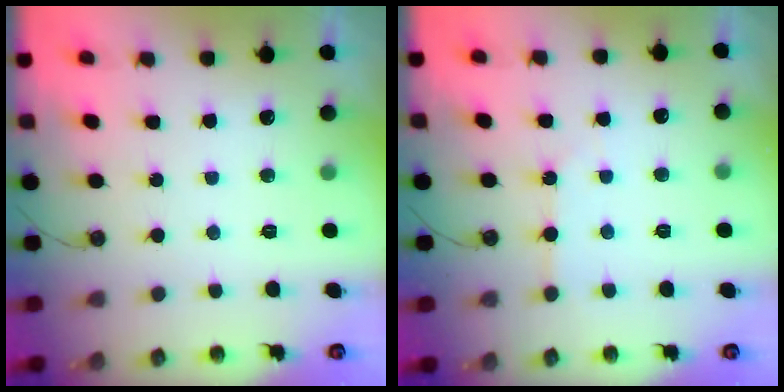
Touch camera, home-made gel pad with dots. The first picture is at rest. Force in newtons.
{"total": 3.6, "press": 3.5, "slide": 0.5}